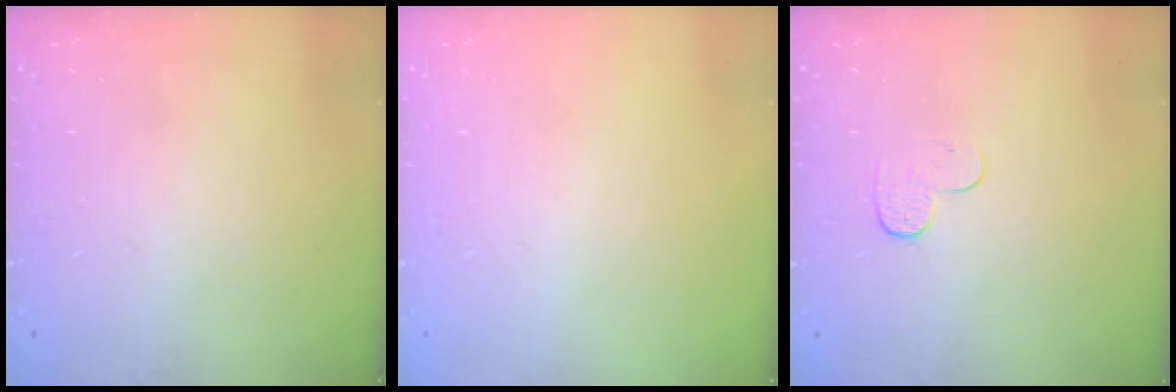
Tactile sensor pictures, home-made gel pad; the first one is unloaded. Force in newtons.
{"total": 0.0}
{"total": 3.9, "press": 3.8, "slide": 0.4}